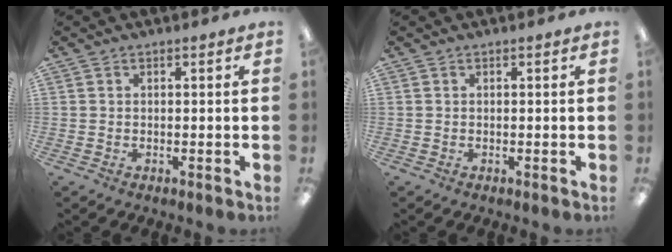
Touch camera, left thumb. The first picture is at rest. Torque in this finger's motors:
{"motor_torque": [0.00, 0.00, 0.01, -0.01, 0.00]}